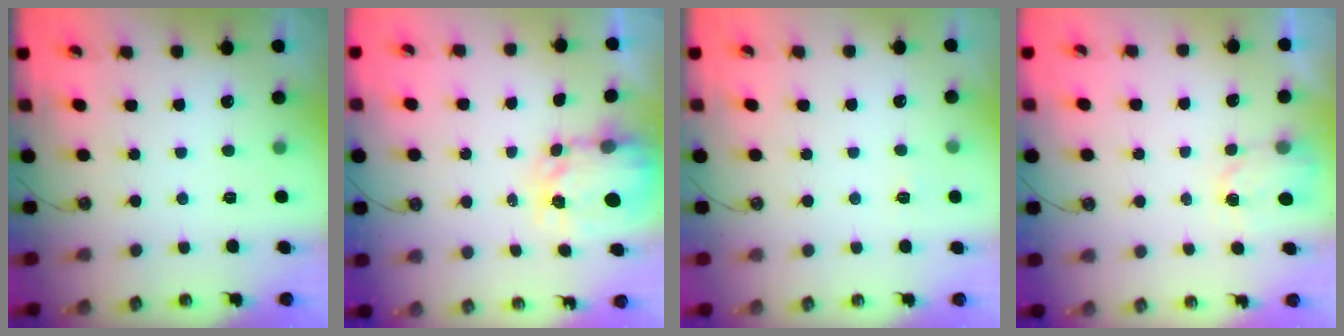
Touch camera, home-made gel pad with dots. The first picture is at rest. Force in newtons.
{"total": 5.0, "press": 5.0, "slide": 0.4}
{"total": 3.7, "press": 3.7, "slide": 0.4}
{"total": 2.6, "press": 2.5, "slide": 0.4}